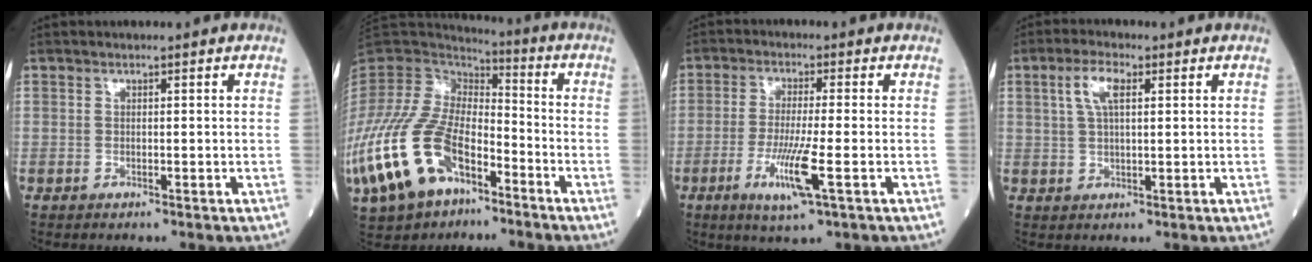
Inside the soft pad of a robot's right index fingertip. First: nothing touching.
{"total": 19.8, "force": [-10.2, 9.9, 13.7], "torque": [-0.311, -0.016, -0.193]}
{"total": 7.7, "force": [-2.7, -0.1, 7.2], "torque": [-0.142, -0.021, -0.050]}
{"total": 4.7, "force": [1.8, 1.8, 3.9], "torque": [-0.082, 0.011, 0.035]}